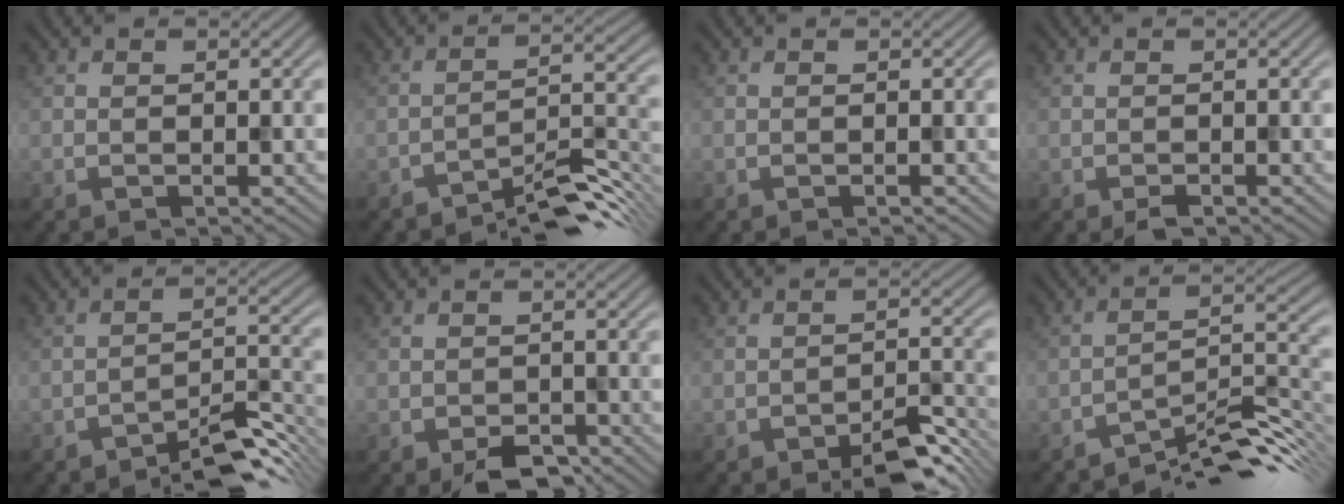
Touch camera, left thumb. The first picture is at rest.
{"total": 7.0, "force": [-5.7, 1.3, 4.0], "torque": [-0.057, 0.010, -0.098]}
{"total": 0.0}
{"total": 1.2, "force": [-0.8, 0.4, 0.7], "torque": [-0.010, -0.002, -0.014]}
{"total": 6.4, "force": [-4.9, 1.6, 3.8], "torque": [-0.052, 0.012, -0.081]}
{"total": 4.0, "force": [-2.9, 1.8, 2.0], "torque": [-0.030, -0.006, -0.047]}
{"total": 6.4, "force": [-4.4, 2.1, 4.2], "torque": [-0.058, 0.004, -0.066]}
{"total": 9.2, "force": [-7.3, 1.9, 5.2], "torque": [-0.076, 0.008, -0.133]}